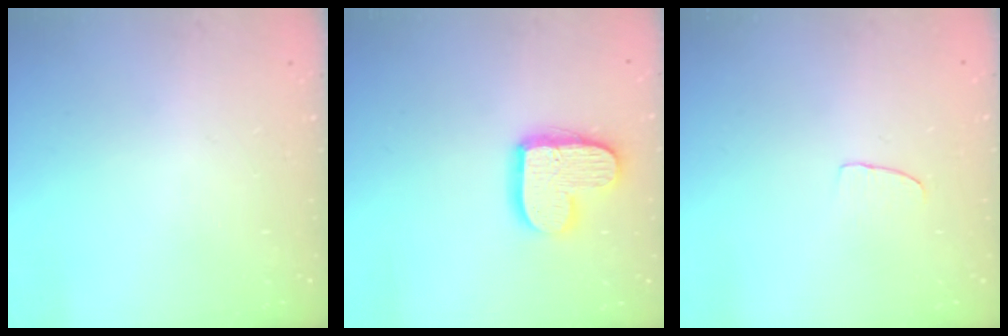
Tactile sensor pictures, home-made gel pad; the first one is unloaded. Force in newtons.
{"total": 14.4, "press": 14.3, "slide": 1.0}
{"total": 3.1, "press": 3.1, "slide": 0.2}